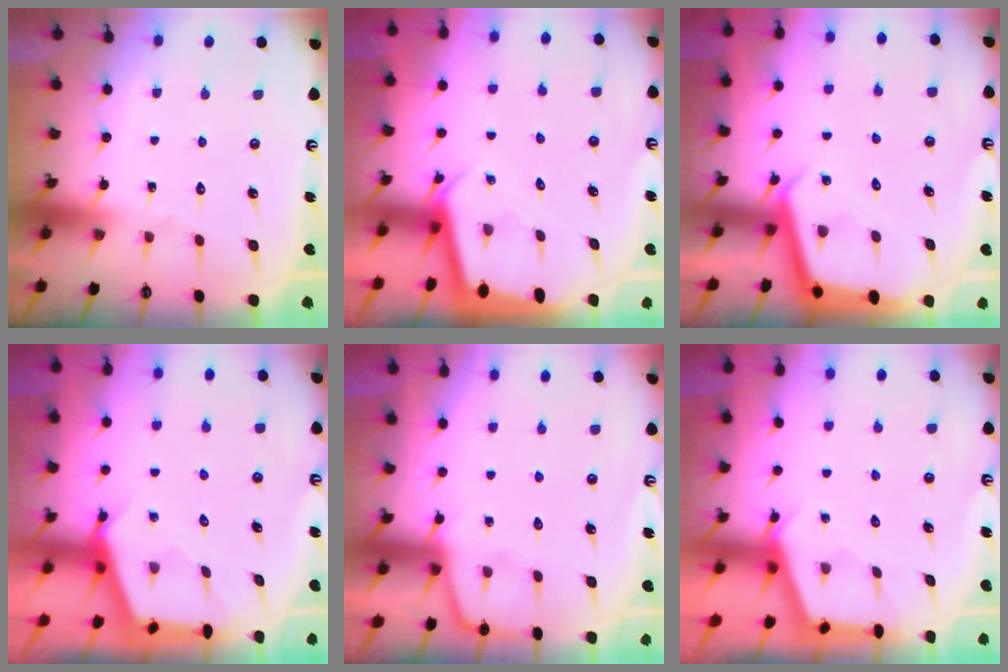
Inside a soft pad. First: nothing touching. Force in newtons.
{"total": 2.2, "press": 2.2, "slide": 0.1}
{"total": 3.7, "press": 3.7, "slide": 0.1}
{"total": 2.5, "press": 2.5, "slide": 0.3}
{"total": 3.0, "press": 3.0, "slide": 0.3}
{"total": 2.9, "press": 2.9, "slide": 0.3}